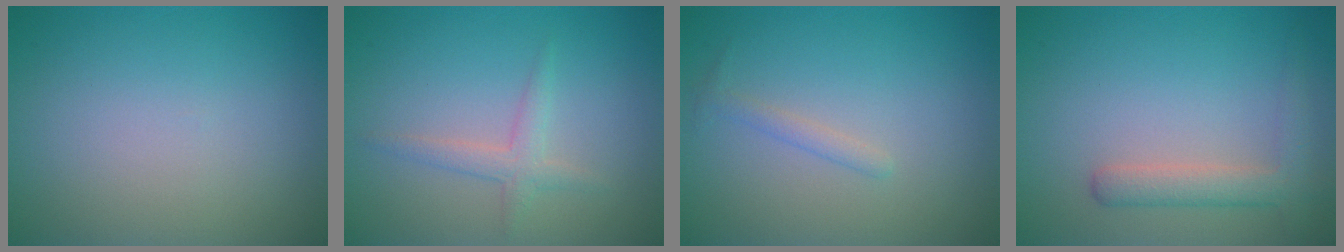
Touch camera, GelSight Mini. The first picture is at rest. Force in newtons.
{"total": 2.3, "press": 2.3, "slide": 0.1}
{"total": 1.0, "press": 1.0, "slide": 0.0}
{"total": 2.8, "press": 2.8, "slide": 0.2}